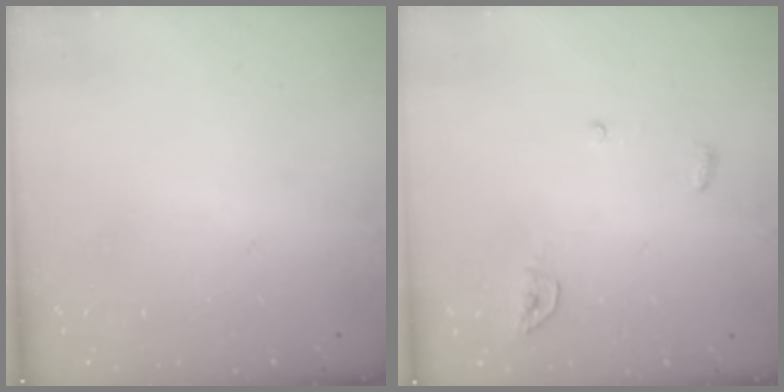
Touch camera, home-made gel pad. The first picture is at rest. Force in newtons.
{"total": 3.7, "press": 3.7, "slide": 0.3}